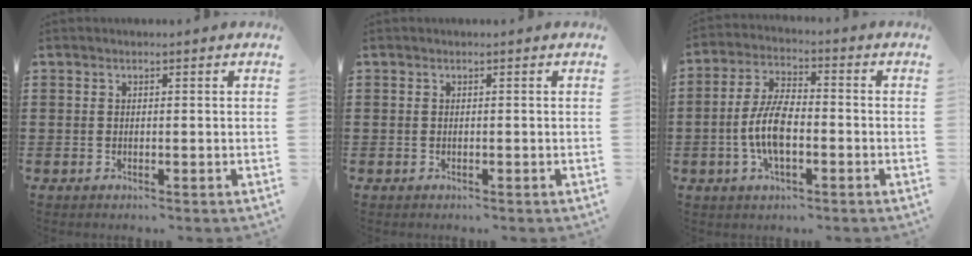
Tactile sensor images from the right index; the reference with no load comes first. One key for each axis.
{"total": 0.0}
{"total": 8.0, "fx": -1.8, "fy": 3.5, "fz": 7.0, "tx": -0.162, "ty": -0.002, "tz": -0.040}